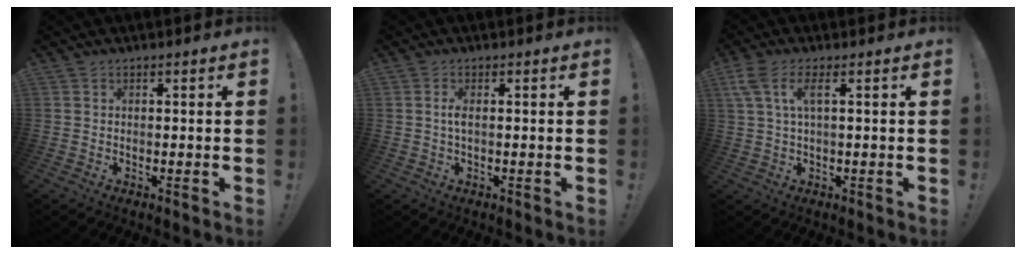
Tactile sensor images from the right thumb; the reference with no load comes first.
{"total": 2.1, "force": [-0.1, 0.4, 2.0], "torque": [-0.043, 0.005, -0.003]}
{"total": 5.6, "force": [1.8, 1.6, 5.1], "torque": [-0.104, -0.003, 0.031]}